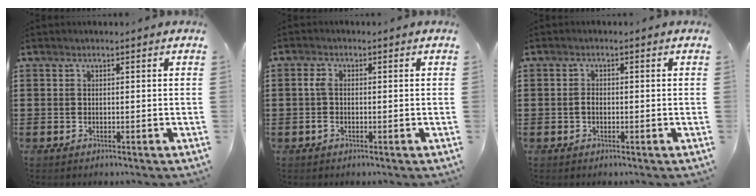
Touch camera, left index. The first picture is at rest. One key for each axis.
{"total": 2.2, "fx": -0.4, "fy": 1.1, "fz": 1.8, "tx": -0.051, "ty": -0.003, "tz": -0.013}
{"total": 1.5, "fx": -0.3, "fy": 0.8, "fz": 1.2, "tx": -0.025, "ty": 0.002, "tz": -0.007}